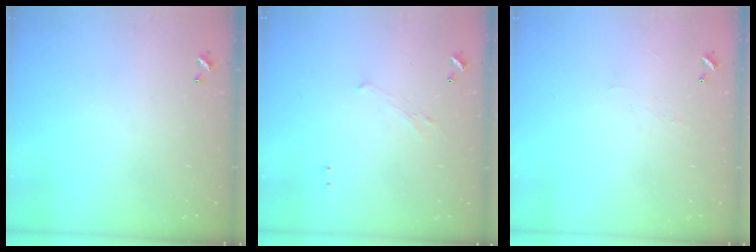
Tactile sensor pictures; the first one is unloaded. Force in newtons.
{"total": 1.2, "press": 0.9, "slide": 0.8}
{"total": 0.9, "press": 0.7, "slide": 0.6}